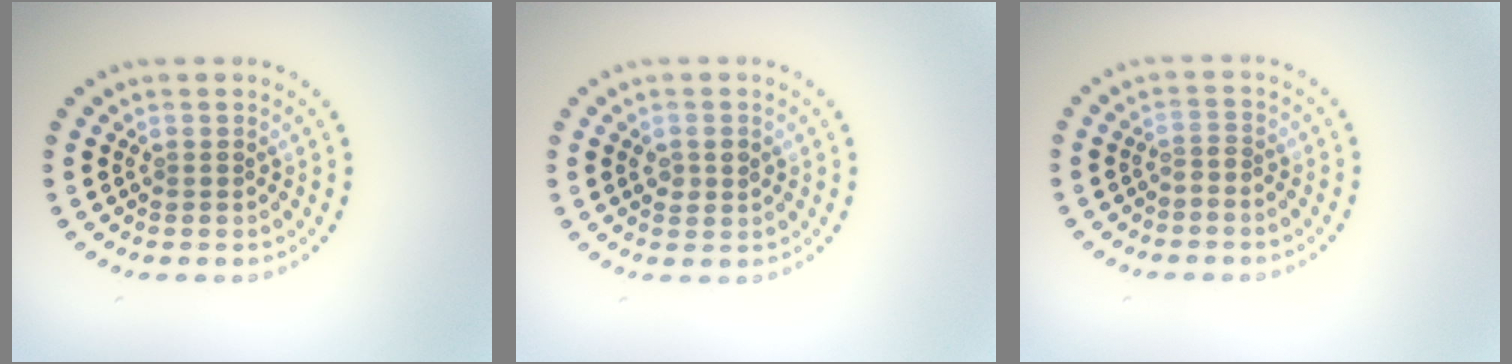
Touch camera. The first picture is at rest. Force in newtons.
{"total": 1.5, "press": 1.5, "slide": 0.2}
{"total": 0.6, "press": 0.4, "slide": 0.5}